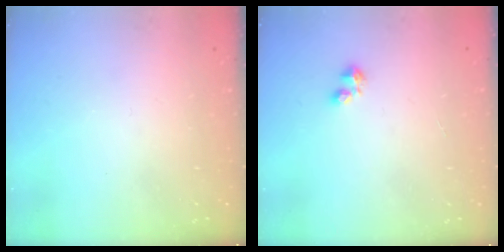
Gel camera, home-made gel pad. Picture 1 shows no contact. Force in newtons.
{"total": 2.4, "press": 2.3, "slide": 0.6}